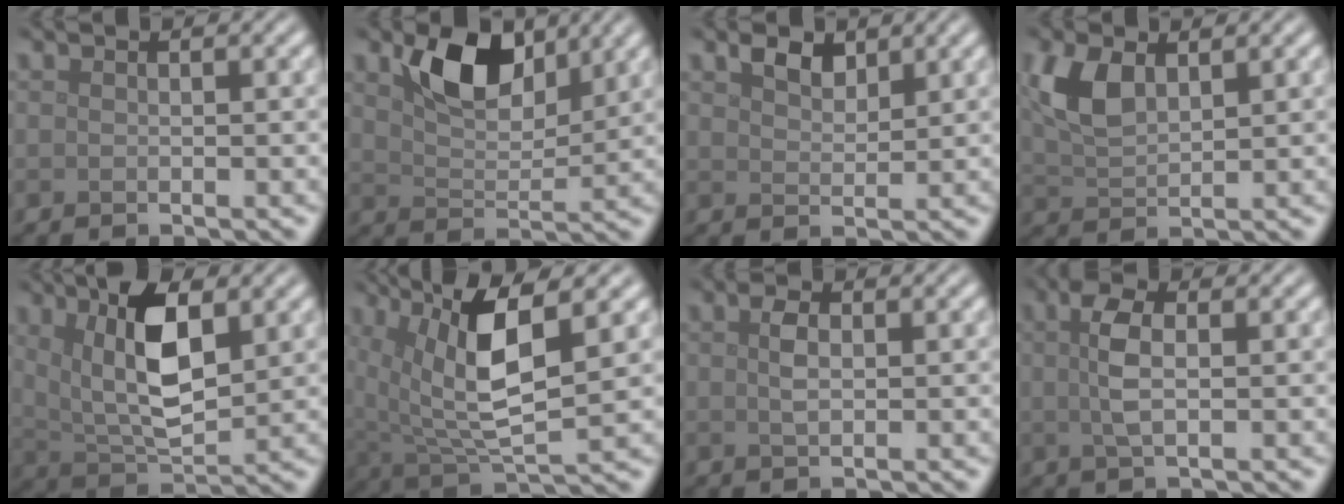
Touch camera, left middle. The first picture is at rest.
{"total": 6.2, "force": [3.5, 3.3, 3.9], "torque": [-0.071, -0.004, 0.056]}
{"total": 2.1, "force": [1.6, 1.0, 0.9], "torque": [-0.022, 0.001, 0.030]}
{"total": 4.6, "force": [1.9, 2.5, 3.4], "torque": [-0.085, 0.005, 0.040]}
{"total": 7.5, "force": [2.2, 3.1, 6.4], "torque": [-0.122, -0.003, 0.043]}
{"total": 8.5, "force": [3.1, 2.7, 7.5], "torque": [-0.157, 0.001, 0.060]}
{"total": 1.9, "force": [0.3, 1.0, 1.6], "torque": [-0.037, 0.003, 0.004]}
{"total": 3.3, "force": [0.5, 1.3, 3.0], "torque": [-0.064, 0.005, 0.006]}